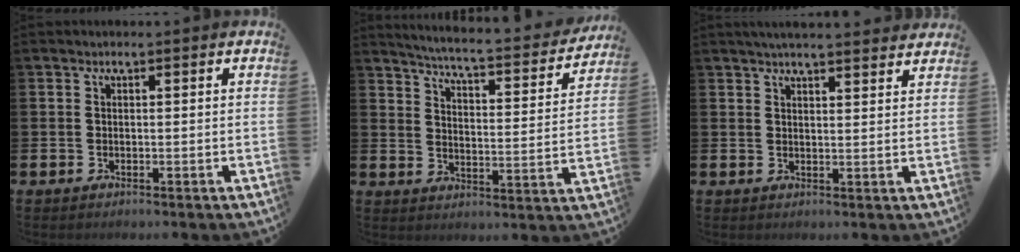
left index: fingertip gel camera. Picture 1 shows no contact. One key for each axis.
{"total": 4.7, "fx": 4.4, "fy": 0.1, "fz": 1.4, "tx": -0.046, "ty": -0.045, "tz": 0.067}
{"total": 3.9, "fx": 3.8, "fy": 0.0, "fz": 0.9, "tx": -0.023, "ty": -0.015, "tz": 0.070}